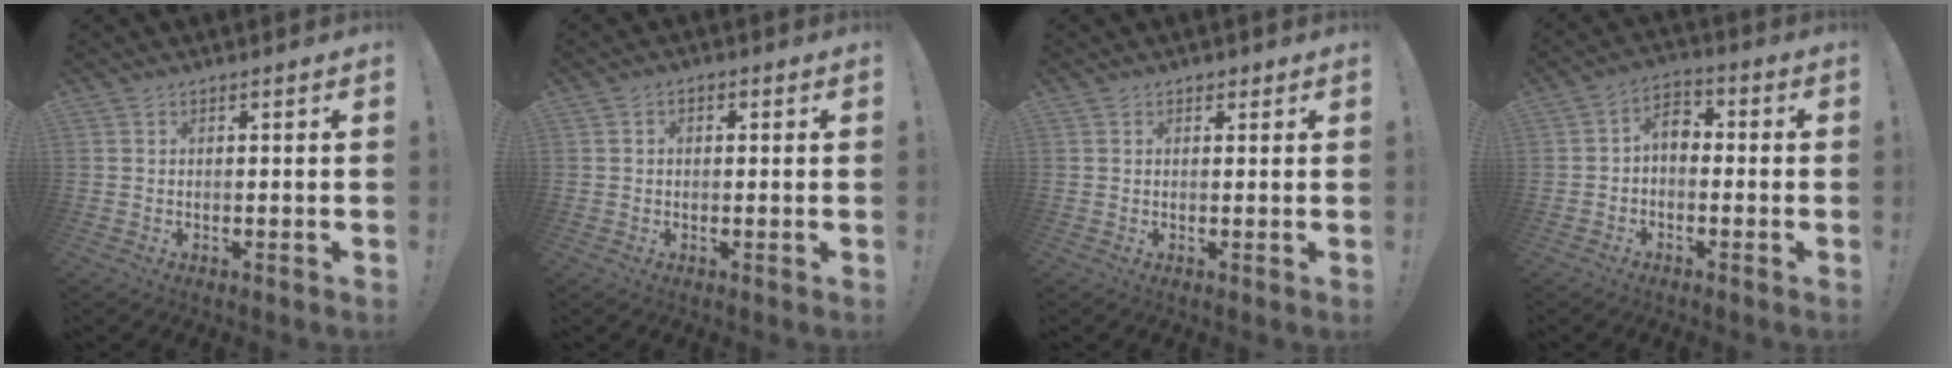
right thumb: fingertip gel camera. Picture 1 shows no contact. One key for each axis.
{"total": 1.5, "fx": -0.2, "fy": 1.2, "fz": 0.9, "tx": -0.009, "ty": 0.004, "tz": -0.007}
{"total": 1.2, "fx": 0.7, "fy": 0.9, "fz": 0.4, "tx": 0.003, "ty": -0.003, "tz": 0.011}
{"total": 5.3, "fx": -0.8, "fy": 3.6, "fz": 3.7, "tx": -0.078, "ty": 0.009, "tz": -0.015}